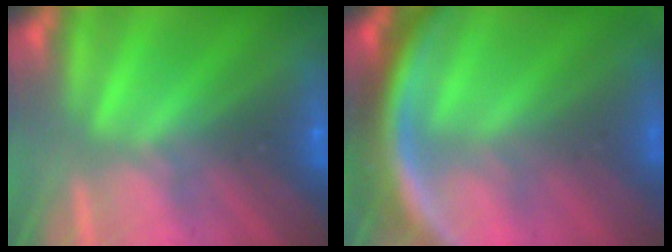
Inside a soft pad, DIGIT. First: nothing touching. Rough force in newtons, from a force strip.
{"total": 7.6}